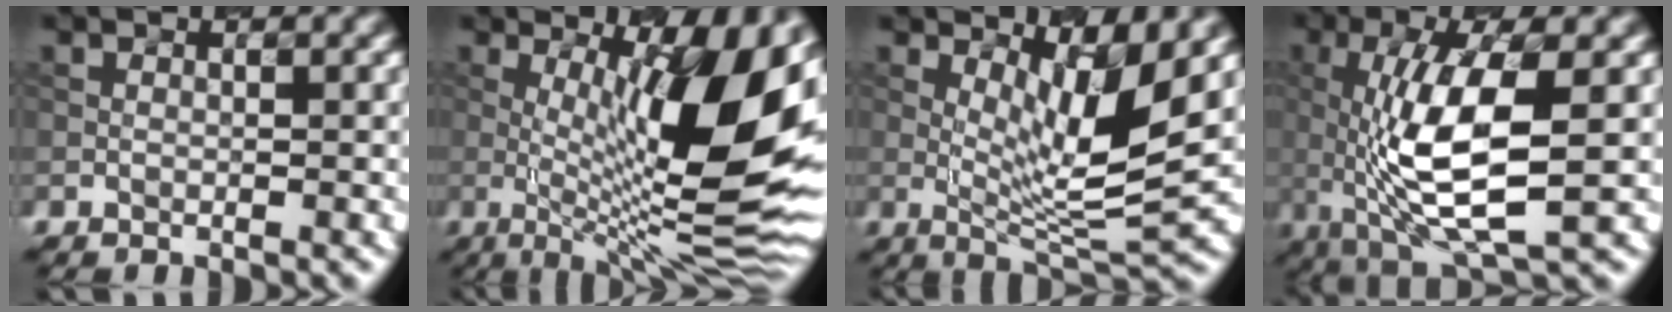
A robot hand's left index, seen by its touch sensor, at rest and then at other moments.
{"total": 13.8, "force": [1.1, 3.5, 13.3], "torque": [-0.171, 0.001, 0.027]}
{"total": 6.2, "force": [1.9, 1.3, 5.7], "torque": [-0.098, -0.016, 0.050]}
{"total": 8.4, "force": [-0.8, 2.4, 8.0], "torque": [-0.156, 0.002, -0.001]}